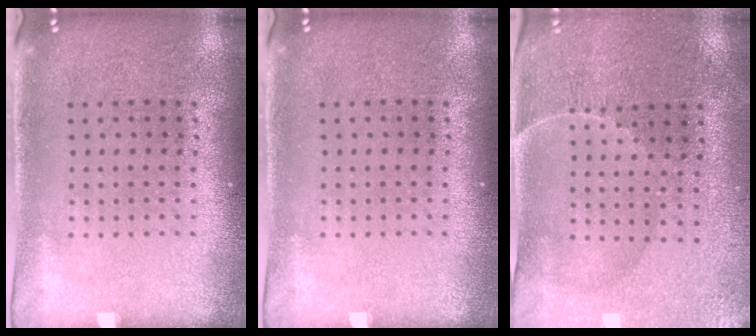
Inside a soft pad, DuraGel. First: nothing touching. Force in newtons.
{"total": 0.0}
{"total": 0.9, "press": 0.8, "slide": 0.3}